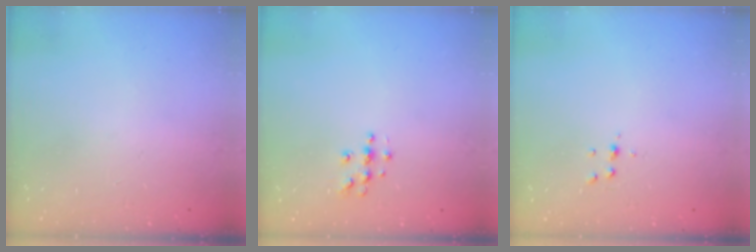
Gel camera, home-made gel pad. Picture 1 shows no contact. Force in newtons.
{"total": 5.4, "press": 5.4, "slide": 0.6}
{"total": 3.8, "press": 3.8, "slide": 0.4}